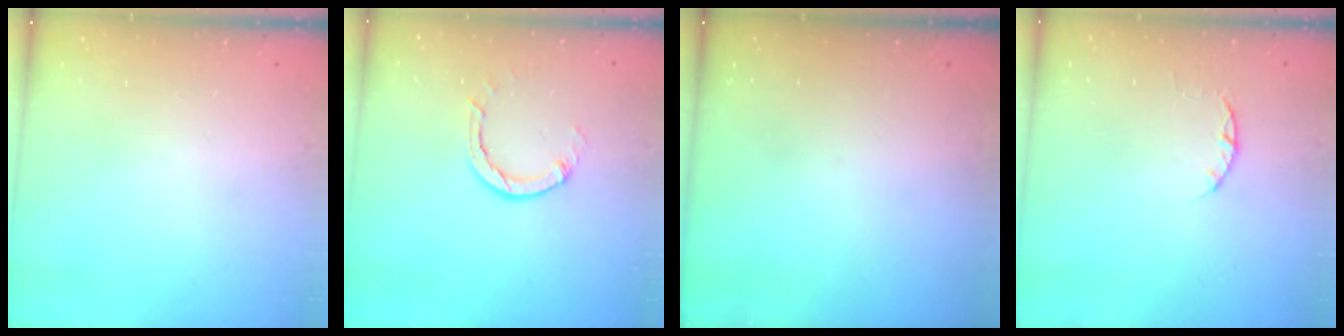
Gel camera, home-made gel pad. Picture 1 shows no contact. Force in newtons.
{"total": 2.7, "press": 2.7, "slide": 0.3}
{"total": 0.0}
{"total": 2.5, "press": 2.4, "slide": 0.4}